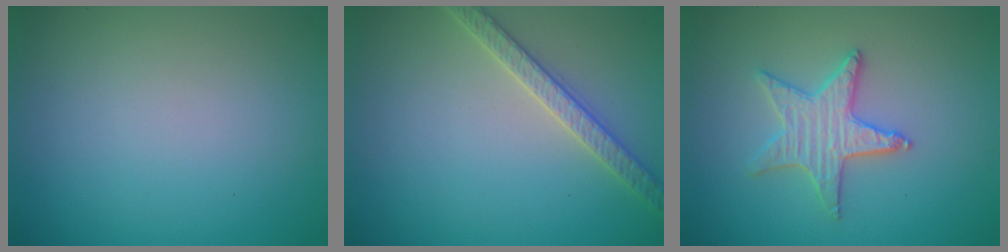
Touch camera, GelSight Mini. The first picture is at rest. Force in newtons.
{"total": 2.8, "press": 2.8, "slide": 0.4}
{"total": 3.0, "press": 3.0, "slide": 0.4}